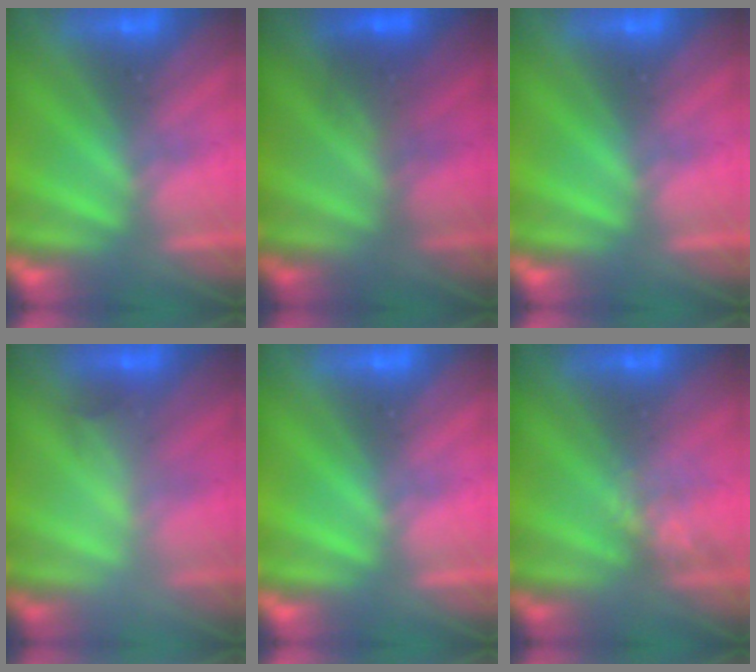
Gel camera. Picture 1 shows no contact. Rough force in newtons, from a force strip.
{"total": 2.2}
{"total": 0.0}
{"total": 2.1}
{"total": 0.0}
{"total": 2.2}